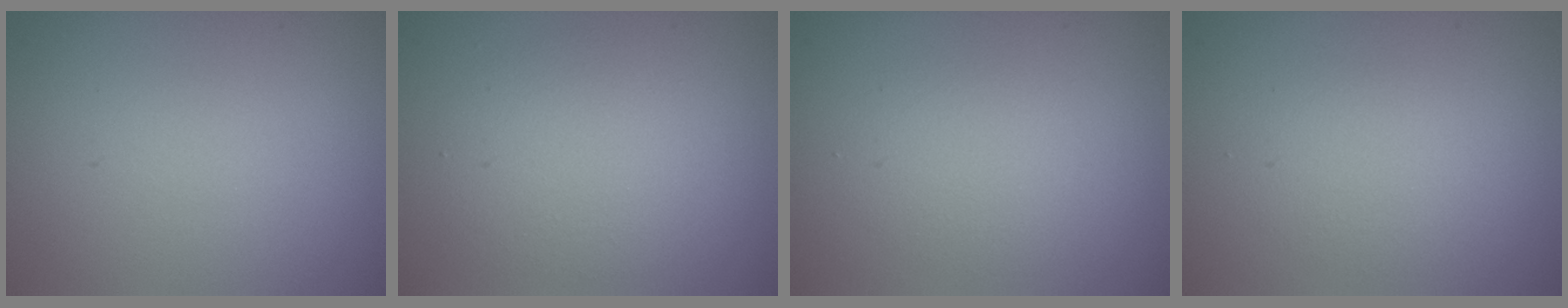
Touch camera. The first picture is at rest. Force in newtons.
{"total": 3.3, "press": 3.3, "slide": 0.1}
{"total": 2.1, "press": 2.1, "slide": 0.2}
{"total": 1.9, "press": 1.9, "slide": 0.0}